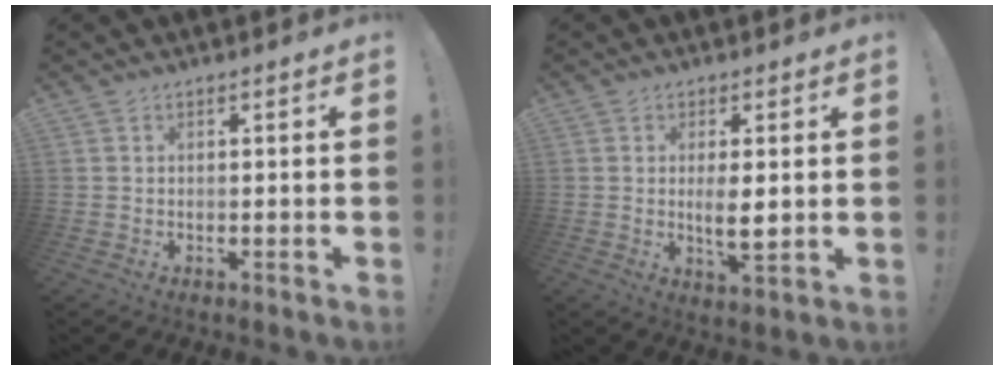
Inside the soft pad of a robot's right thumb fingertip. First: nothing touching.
{"total": 5.3, "force": [0.2, 1.8, 5.0], "torque": [-0.080, -0.017, -0.002]}